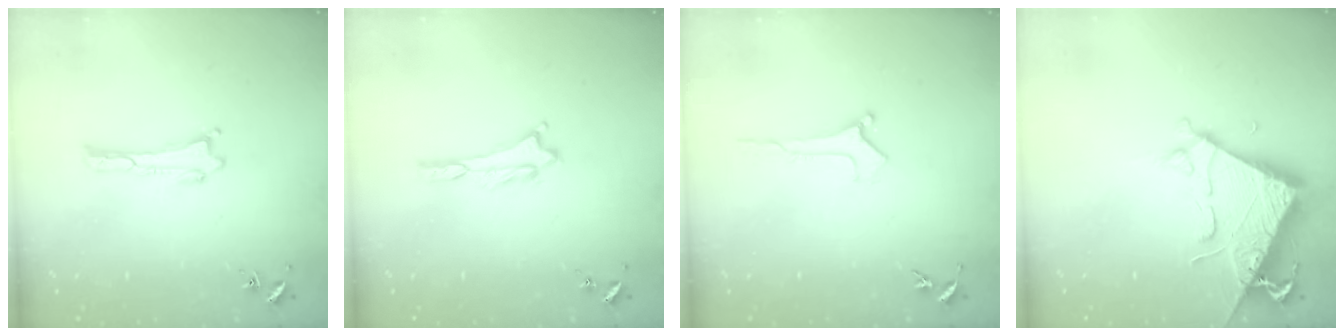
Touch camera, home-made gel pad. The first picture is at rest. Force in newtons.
{"total": 1.0, "press": 1.0, "slide": 0.1}
{"total": 0.0}
{"total": 7.8, "press": 7.8, "slide": 0.7}